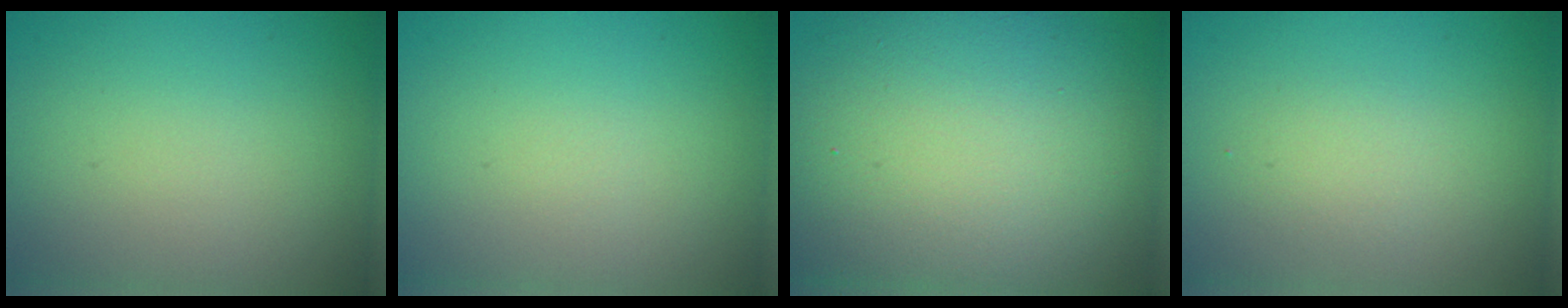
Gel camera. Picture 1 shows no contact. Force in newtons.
{"total": 0.0}
{"total": 14.8, "press": 14.8, "slide": 0.7}
{"total": 1.3, "press": 1.3, "slide": 0.1}